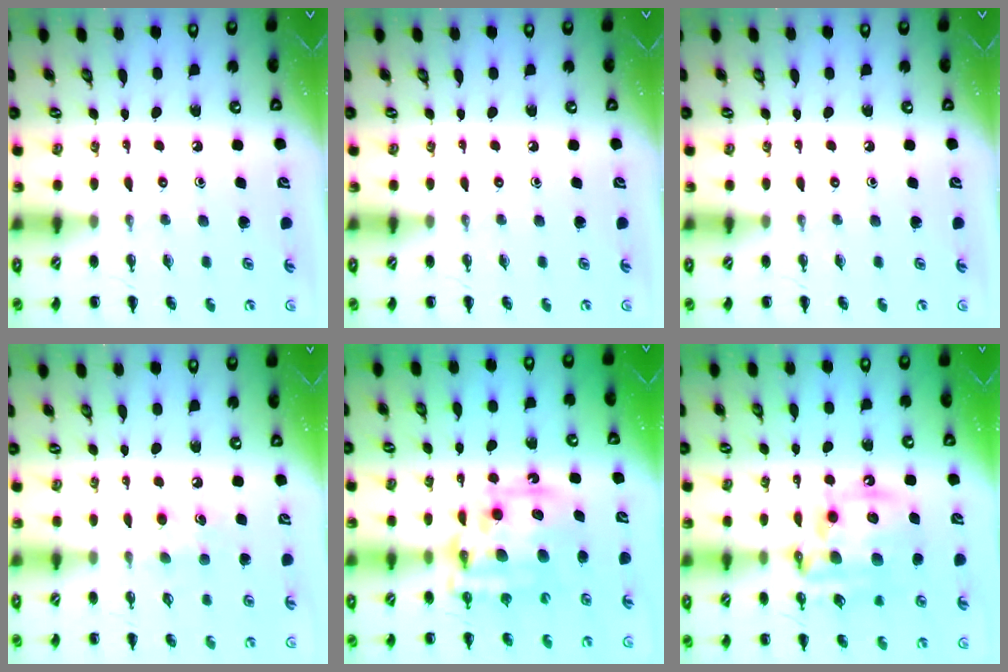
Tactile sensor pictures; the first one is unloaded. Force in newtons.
{"total": 0.0}
{"total": 0.0}
{"total": 6.6, "press": 6.3, "slide": 1.7}
{"total": 15.7, "press": 15.3, "slide": 3.6}
{"total": 15.3, "press": 14.9, "slide": 3.5}